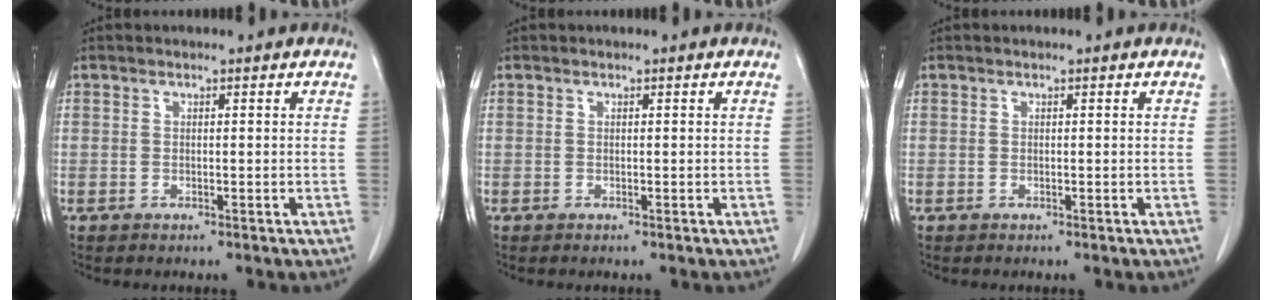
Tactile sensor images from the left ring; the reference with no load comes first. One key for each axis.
{"total": 0.0}
{"total": 0.0}